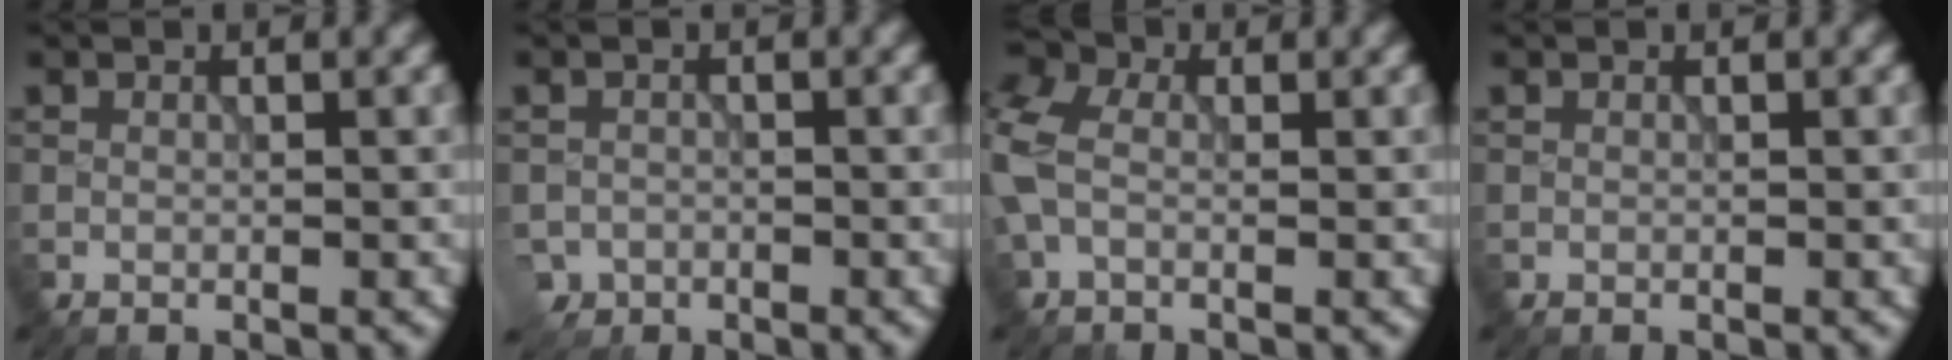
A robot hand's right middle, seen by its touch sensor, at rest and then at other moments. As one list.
[{"total": 2.6, "force": [-1.9, 1.8, 0.1], "torque": [0.004, -0.002, -0.034]}, {"total": 7.9, "force": [-0.1, 5.6, 5.6], "torque": [-0.139, 0.013, -0.007]}, {"total": 0.0}]